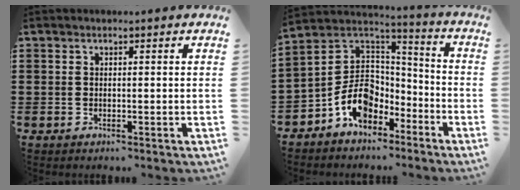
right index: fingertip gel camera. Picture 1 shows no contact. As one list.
[{"total": 9.9, "force": [-4.5, 7.4, 4.8], "torque": [-0.122, 0.014, -0.086]}]